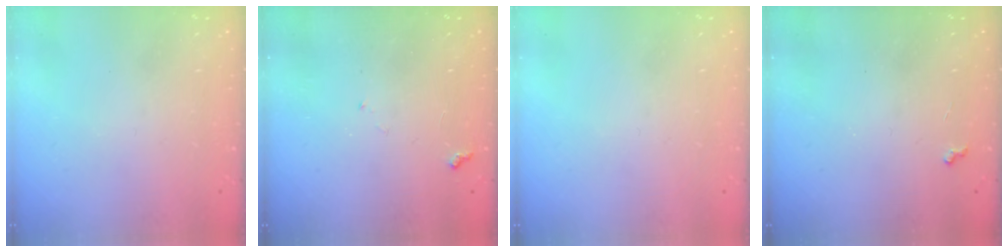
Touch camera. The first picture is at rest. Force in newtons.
{"total": 5.6, "press": 5.6, "slide": 0.5}
{"total": 0.0}
{"total": 3.6, "press": 3.6, "slide": 0.5}